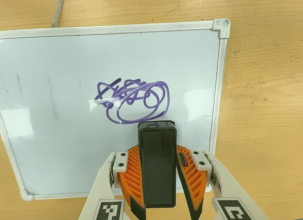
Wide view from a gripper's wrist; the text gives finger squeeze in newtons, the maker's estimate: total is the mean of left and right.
{"total": 6.7, "left": 5.4, "right": 8.1}